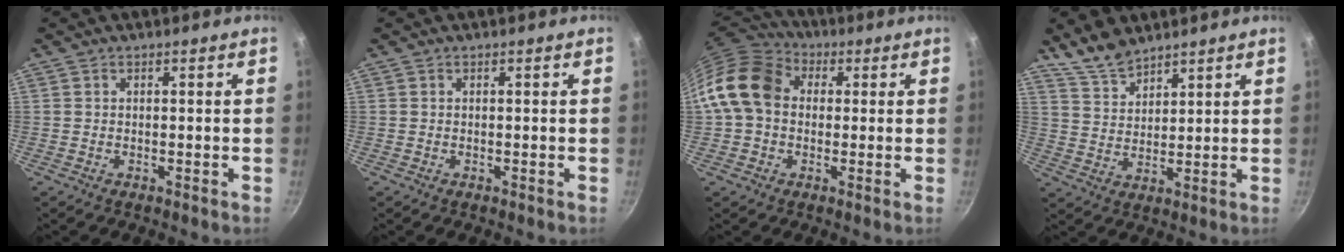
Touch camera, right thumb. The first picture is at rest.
{"total": 0.0}
{"total": 12.9, "force": [1.2, 10.2, 7.8], "torque": [-0.118, 0.028, 0.004]}
{"total": 6.9, "force": [6.0, 2.7, 2.2], "torque": [-0.030, -0.030, 0.122]}